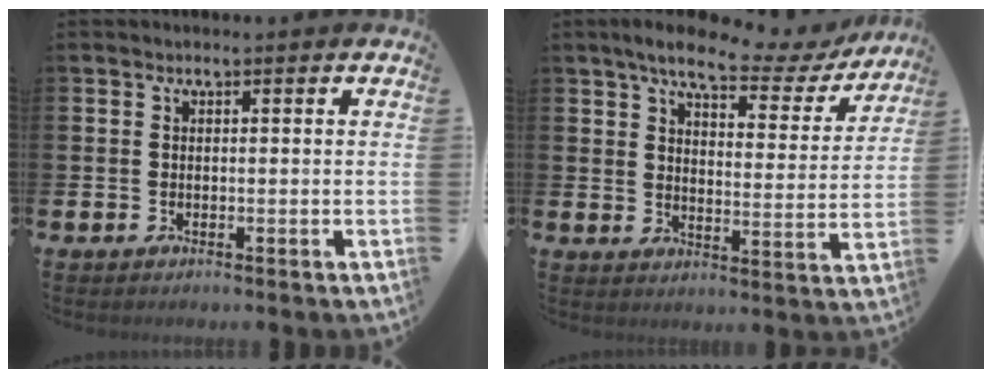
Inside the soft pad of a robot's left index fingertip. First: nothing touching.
{"total": 7.4, "force": [6.0, 2.2, 3.7], "torque": [-0.076, -0.035, 0.095]}